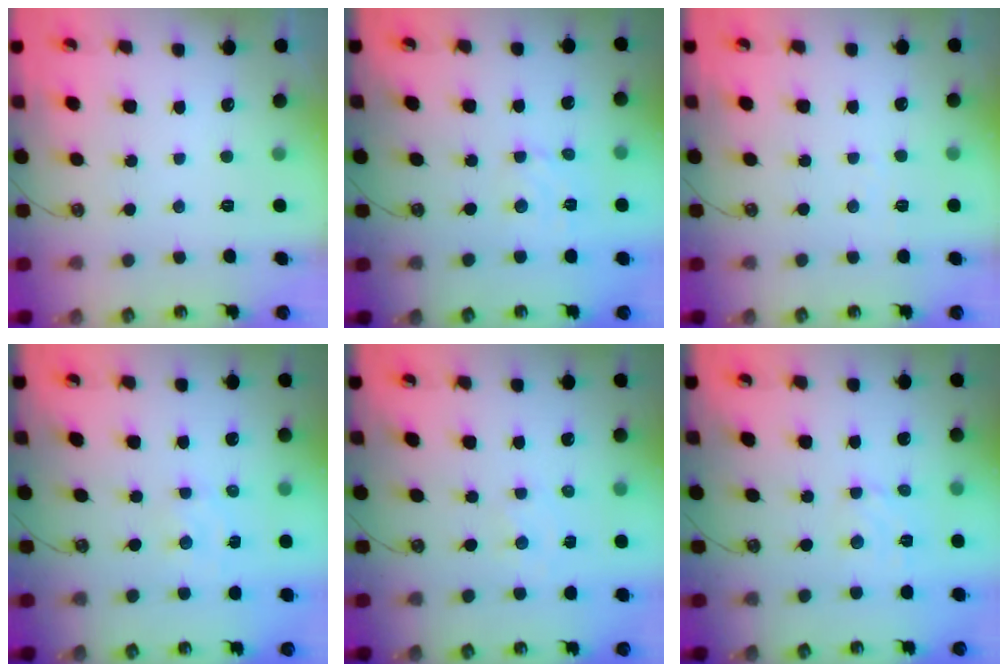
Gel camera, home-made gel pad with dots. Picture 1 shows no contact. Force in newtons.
{"total": 2.8, "press": 2.7, "slide": 0.4}
{"total": 4.0, "press": 3.9, "slide": 0.5}
{"total": 1.6, "press": 1.6, "slide": 0.2}
{"total": 1.8, "press": 1.8, "slide": 0.3}
{"total": 2.8, "press": 2.7, "slide": 0.4}